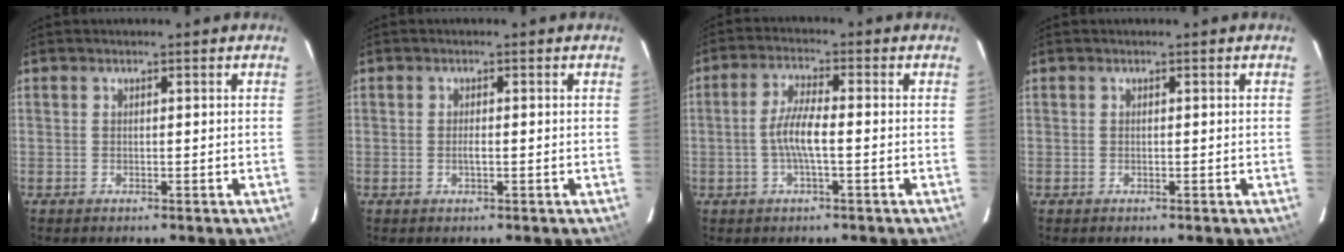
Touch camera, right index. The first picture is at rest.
{"total": 1.2, "force": [-0.2, 0.3, 1.1], "torque": [-0.022, 0.001, -0.005]}
{"total": 5.4, "force": [-1.2, 0.9, 5.2], "torque": [-0.108, 0.005, -0.024]}
{"total": 0.0}